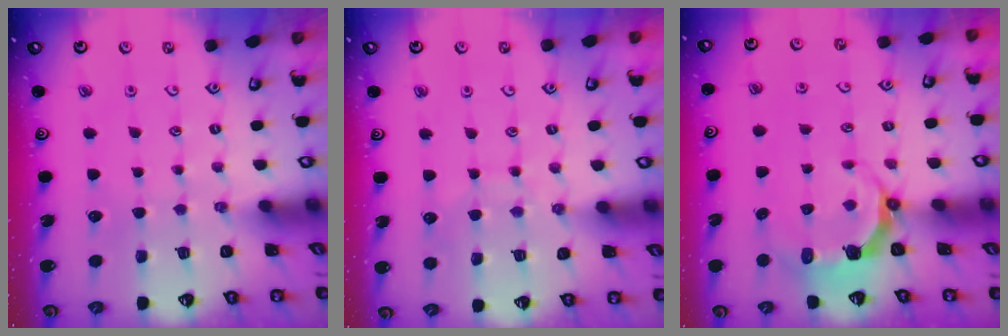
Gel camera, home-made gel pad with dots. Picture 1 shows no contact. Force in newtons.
{"total": 6.8, "press": 6.8, "slide": 0.6}
{"total": 5.9, "press": 4.4, "slide": 4.0}